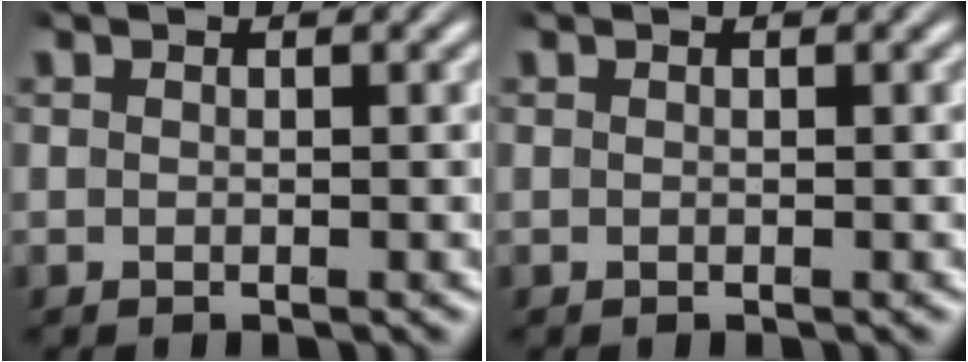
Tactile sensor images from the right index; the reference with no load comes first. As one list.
[{"total": 0.0}]